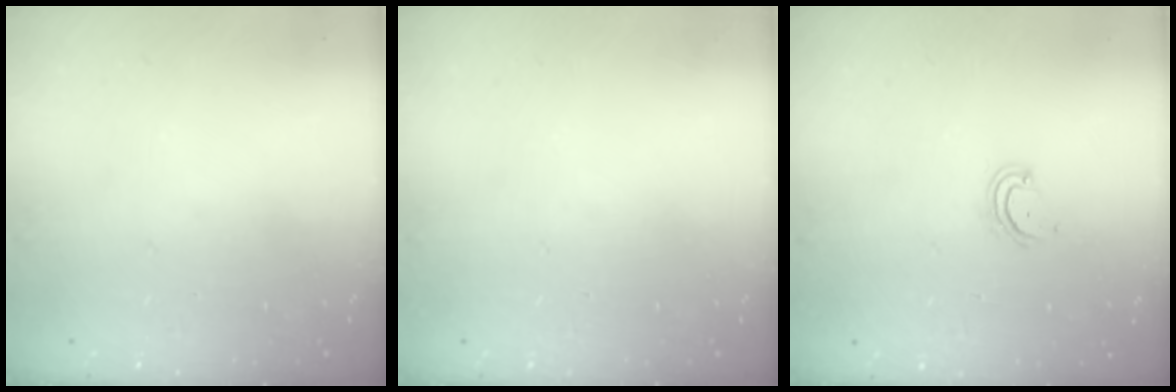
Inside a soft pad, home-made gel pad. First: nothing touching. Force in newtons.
{"total": 0.0}
{"total": 3.9, "press": 3.9, "slide": 0.3}